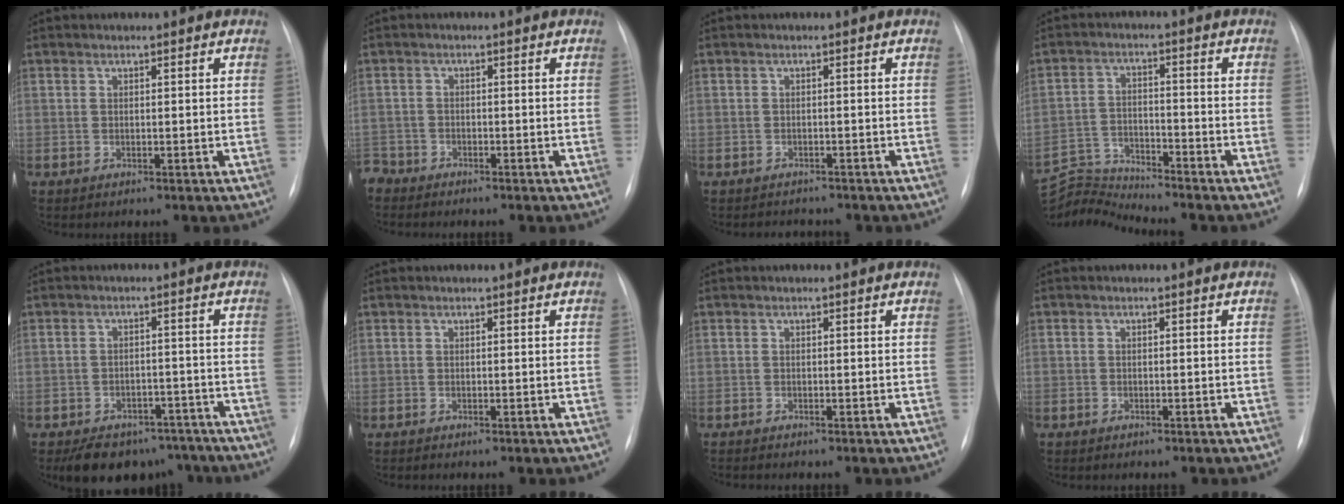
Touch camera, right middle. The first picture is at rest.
{"total": 2.9, "force": [-2.7, 0.9, -0.4], "torque": [0.011, -0.003, -0.054]}
{"total": 2.6, "force": [-2.4, 1.1, 0.1], "torque": [-0.001, -0.001, -0.032]}
{"total": 7.7, "force": [-7.3, -1.8, -1.5], "torque": [0.017, 0.010, -0.134]}
{"total": 11.3, "force": [-9.0, 6.0, 3.3], "torque": [-0.035, 0.011, -0.117]}
{"total": 0.0}
{"total": 1.2, "force": [-1.1, 0.0, 0.5], "torque": [-0.004, -0.002, -0.013]}
{"total": 1.3, "force": [-1.0, 0.7, 0.3], "torque": [-0.005, 0.002, -0.012]}